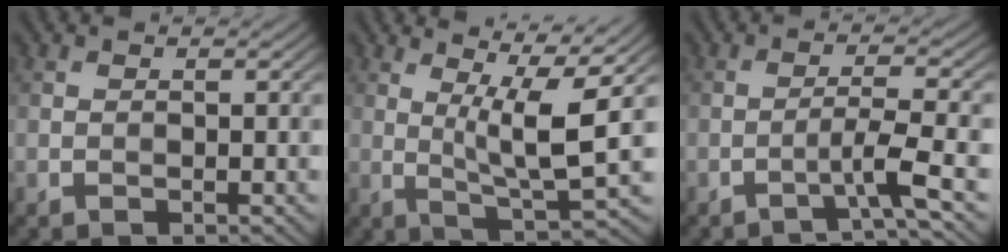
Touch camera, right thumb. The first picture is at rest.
{"total": 8.7, "force": [2.6, 1.4, 8.2], "torque": [-0.146, 0.007, 0.049]}
{"total": 4.3, "force": [-2.3, 0.0, 3.7], "torque": [-0.061, 0.017, -0.061]}